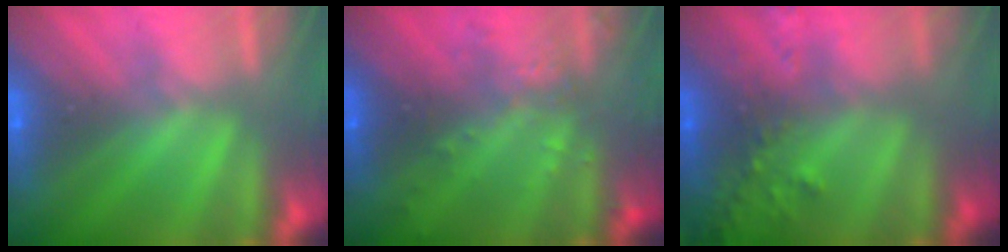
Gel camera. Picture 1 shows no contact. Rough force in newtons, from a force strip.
{"total": 2.9}
{"total": 6.1}